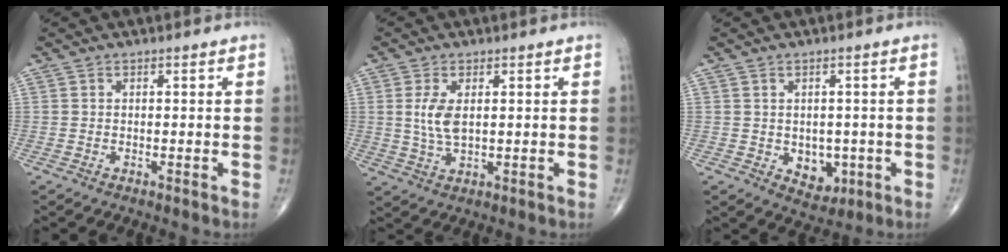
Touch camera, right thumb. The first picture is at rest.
{"total": 5.6, "force": [1.0, 2.7, 4.8], "torque": [-0.100, -0.008, 0.025]}
{"total": 5.4, "force": [-1.0, 4.1, 3.4], "torque": [-0.020, -0.003, 0.000]}